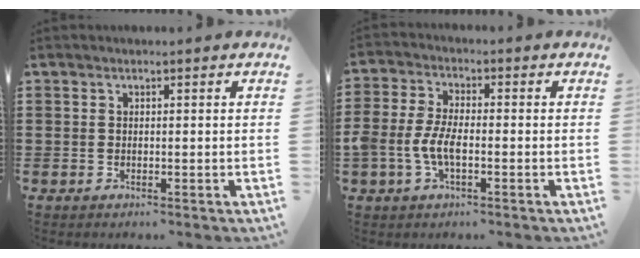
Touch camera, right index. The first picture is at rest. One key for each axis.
{"total": 5.5, "fx": -1.7, "fy": 2.5, "fz": 4.6, "tx": -0.113, "ty": -0.004, "tz": -0.040}